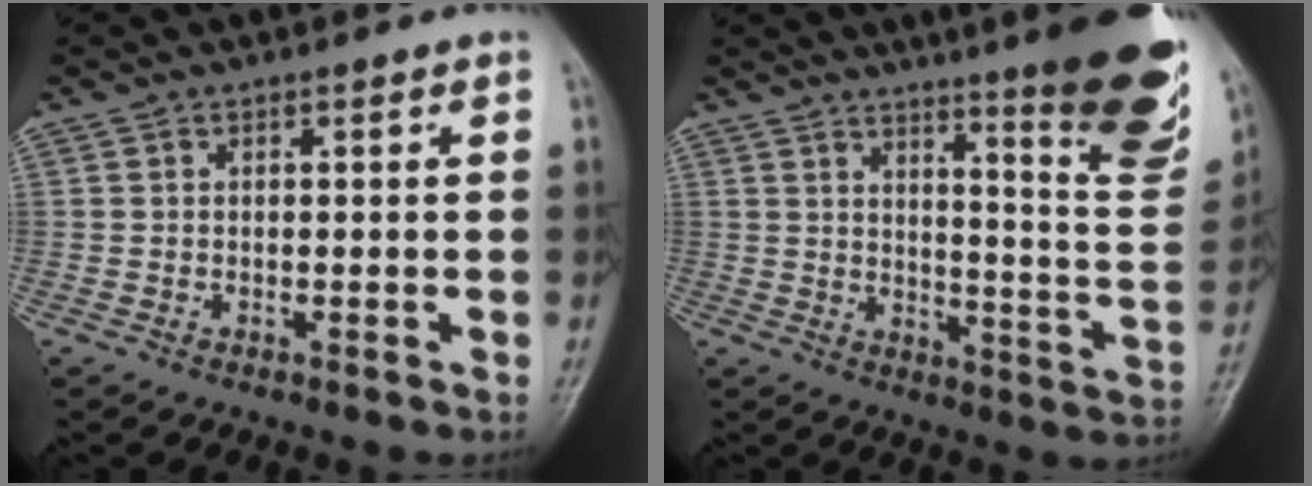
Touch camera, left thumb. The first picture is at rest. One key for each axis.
{"total": 21.8, "fx": 14.5, "fy": 3.2, "fz": 15.9, "tx": -0.182, "ty": -0.095, "tz": 0.189}